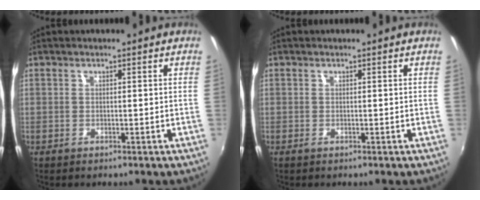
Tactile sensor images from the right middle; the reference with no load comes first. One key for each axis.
{"total": 0.0}